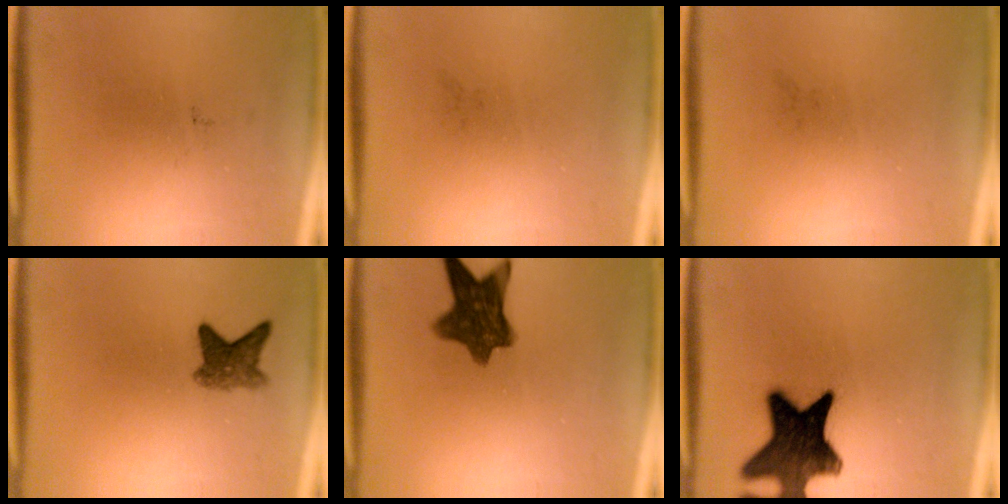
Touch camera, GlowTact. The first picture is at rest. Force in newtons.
{"total": 0.0}
{"total": 0.0}
{"total": 4.1}
{"total": 9.5}
{"total": 16.3}